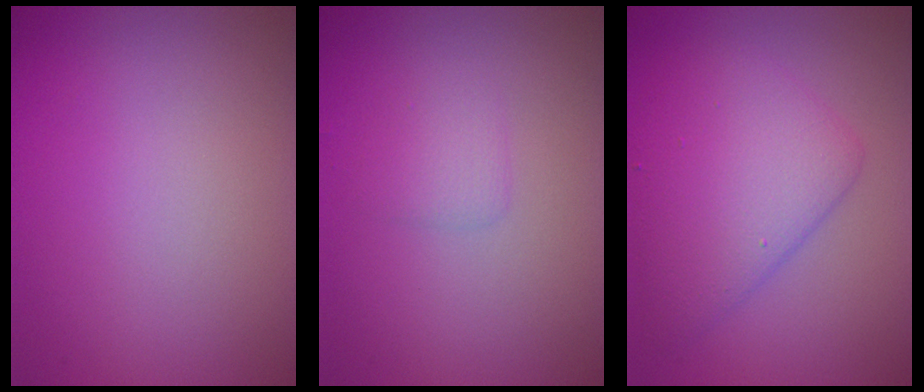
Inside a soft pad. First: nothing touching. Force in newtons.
{"total": 1.3, "press": 1.3, "slide": 0.1}
{"total": 5.4, "press": 5.4, "slide": 0.1}